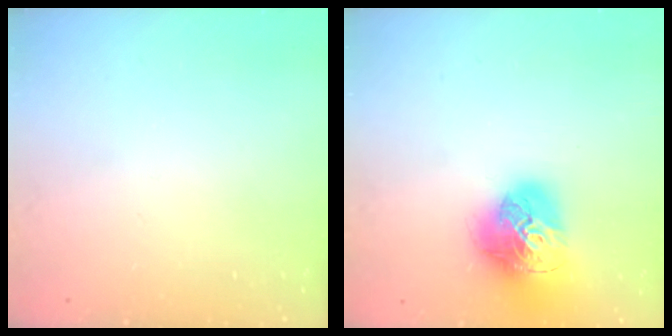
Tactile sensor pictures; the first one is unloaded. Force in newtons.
{"total": 17.5, "press": 17.4, "slide": 2.0}